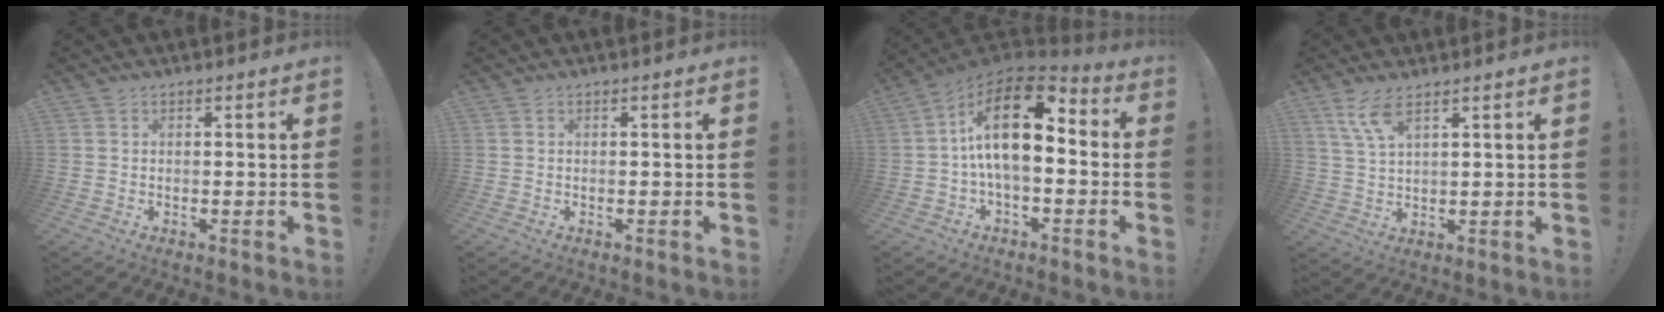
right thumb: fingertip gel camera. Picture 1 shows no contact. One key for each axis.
{"total": 0.0}
{"total": 18.1, "fx": 3.0, "fy": 8.6, "fz": 15.6, "tx": -0.280, "ty": -0.012, "tz": 0.052}
{"total": 6.7, "fx": 4.2, "fy": 1.4, "fz": 5.1, "tx": -0.100, "ty": -0.015, "tz": 0.076}